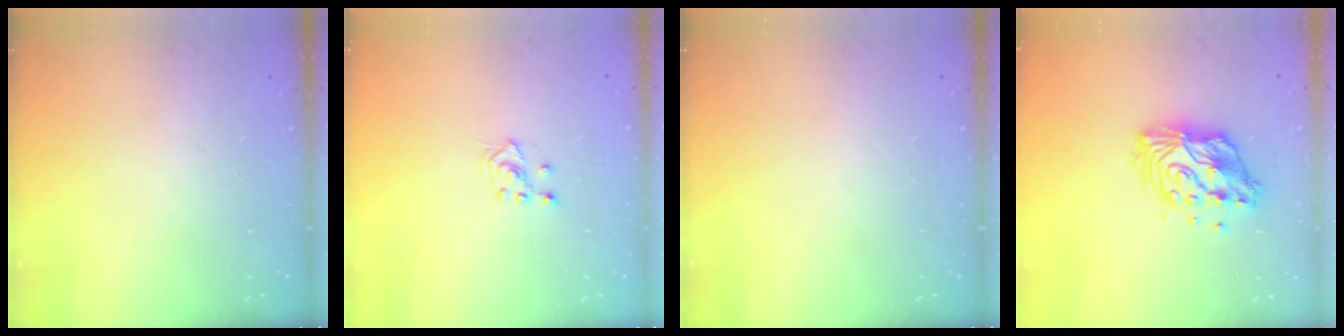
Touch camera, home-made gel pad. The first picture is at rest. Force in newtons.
{"total": 3.1, "press": 3.0, "slide": 0.8}
{"total": 0.0}
{"total": 13.0, "press": 13.0, "slide": 1.1}